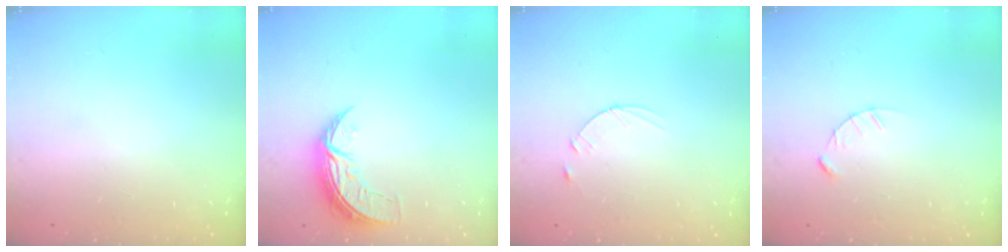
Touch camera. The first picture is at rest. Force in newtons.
{"total": 7.1, "press": 7.0, "slide": 0.4}
{"total": 3.6, "press": 3.6, "slide": 0.5}
{"total": 2.4, "press": 2.4, "slide": 0.3}